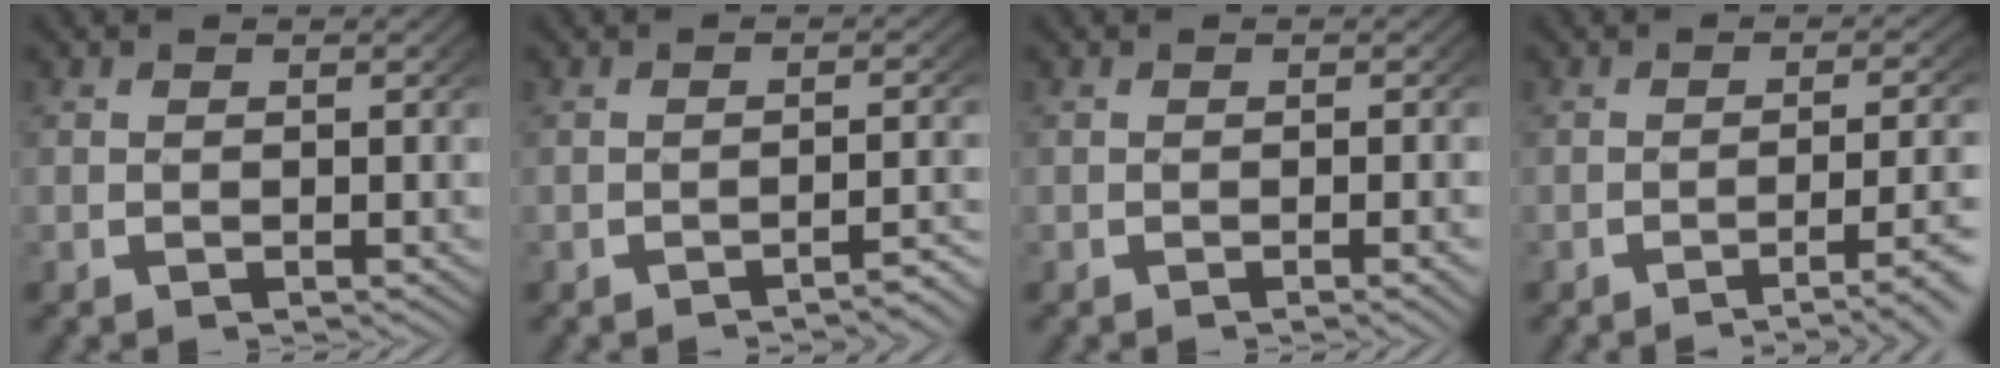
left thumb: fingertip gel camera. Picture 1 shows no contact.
{"total": 2.4, "force": [-2.1, 0.1, 1.2], "torque": [-0.021, 0.003, -0.029]}
{"total": 1.3, "force": [-0.6, 0.0, 1.1], "torque": [-0.017, 0.004, -0.010]}
{"total": 5.4, "force": [-3.8, 1.2, 3.6], "torque": [-0.055, -0.002, -0.056]}